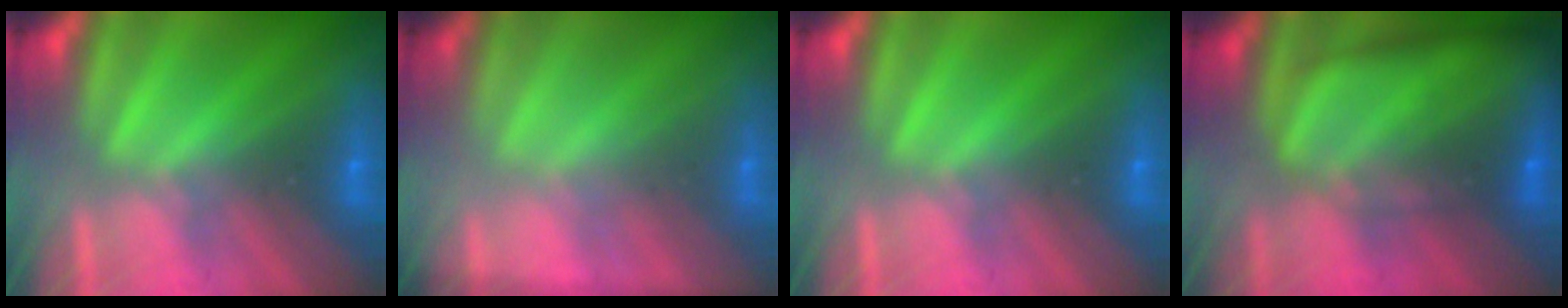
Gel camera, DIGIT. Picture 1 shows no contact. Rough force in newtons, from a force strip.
{"total": 1.7}
{"total": 0.0}
{"total": 6.8}